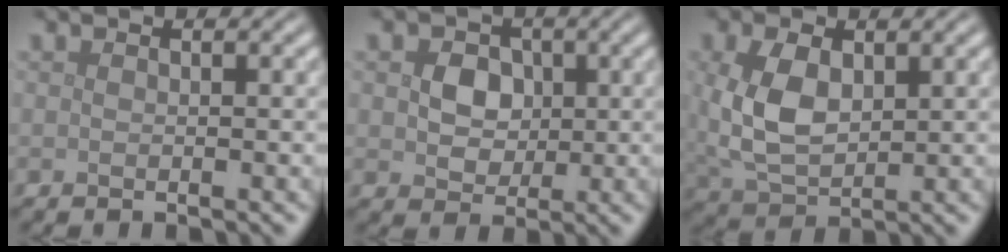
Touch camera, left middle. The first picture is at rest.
{"total": 3.4, "force": [0.6, 2.8, 1.8], "torque": [-0.034, -0.001, 0.002]}
{"total": 6.1, "force": [1.1, 3.7, 4.7], "torque": [-0.109, 0.003, 0.029]}